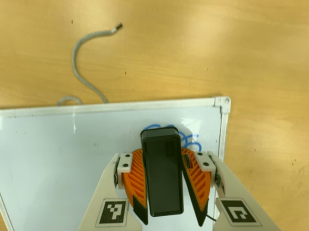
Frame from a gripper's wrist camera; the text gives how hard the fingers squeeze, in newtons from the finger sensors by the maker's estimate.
{"total": 14.0, "left": 14.8, "right": 13.2}